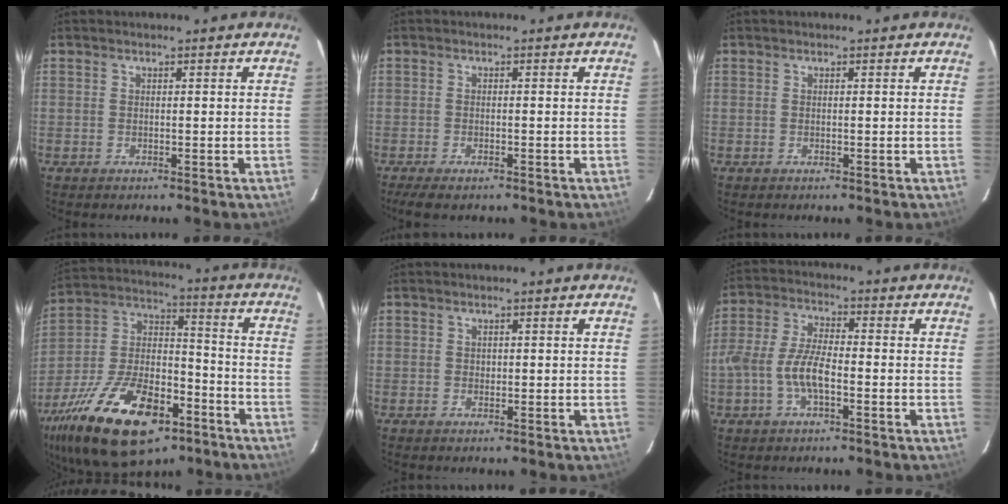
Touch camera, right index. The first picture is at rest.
{"total": 4.3, "force": [-3.3, 1.2, 2.6], "torque": [-0.063, -0.015, -0.056]}
{"total": 0.0}
{"total": 26.8, "force": [-14.8, 12.7, 18.4], "torque": [-0.365, -0.008, -0.242]}
{"total": 0.6, "force": [0.1, 0.6, 0.1], "torque": [0.002, 0.003, 0.002]}
{"total": 8.2, "force": [-2.7, 3.1, 7.1], "torque": [-0.153, 0.007, -0.052]}